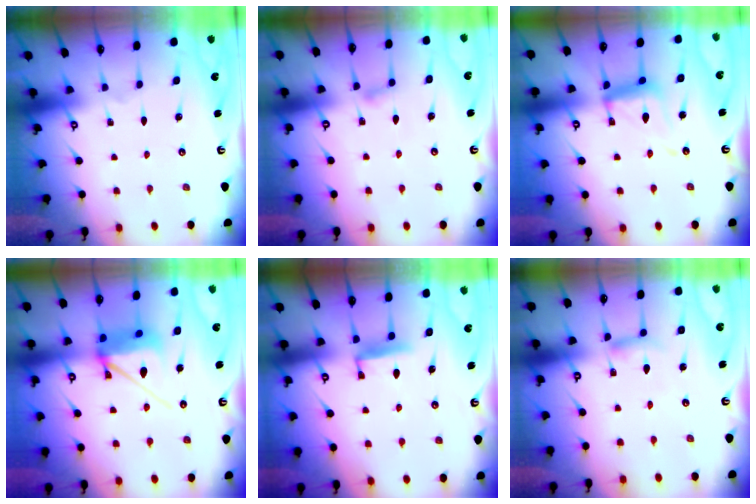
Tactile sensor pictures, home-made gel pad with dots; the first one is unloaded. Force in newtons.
{"total": 4.5, "press": 4.5, "slide": 0.5}
{"total": 13.8, "press": 13.8, "slide": 1.2}
{"total": 14.9, "press": 14.8, "slide": 2.0}
{"total": 6.1, "press": 6.1, "slide": 0.6}
{"total": 5.9, "press": 5.9, "slide": 0.6}